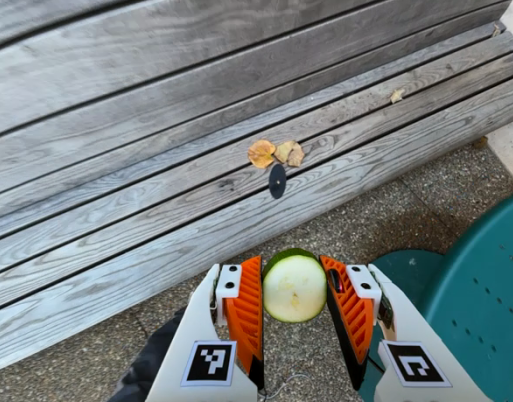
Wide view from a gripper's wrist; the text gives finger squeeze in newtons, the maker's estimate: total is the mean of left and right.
{"total": 9.3, "left": 9.5, "right": 9.1}